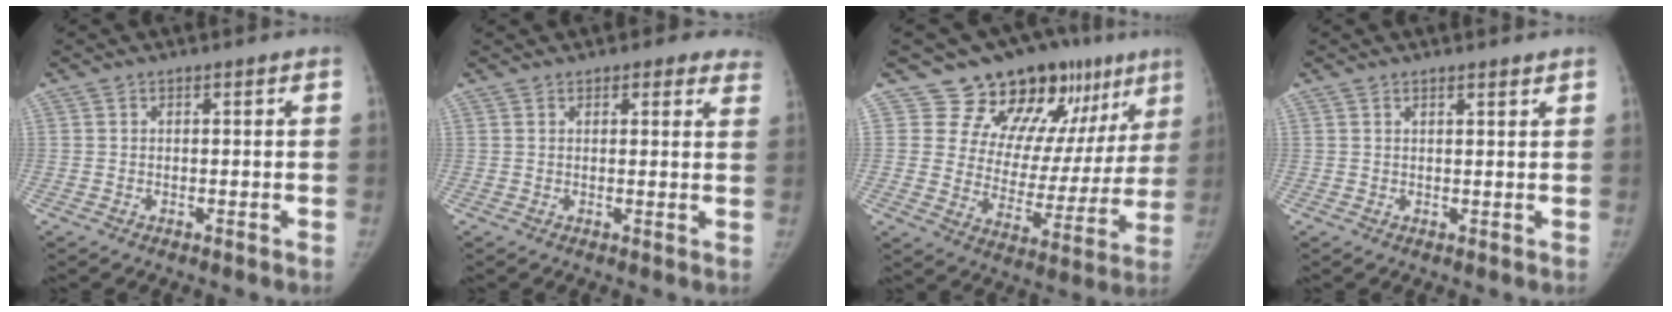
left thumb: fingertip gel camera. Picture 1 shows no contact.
{"total": 7.1, "force": [5.9, 3.4, 2.3], "torque": [0.029, -0.015, 0.050]}
{"total": 19.5, "force": [13.0, 10.5, 10.1], "torque": [-0.065, -0.061, 0.179]}
{"total": 1.4, "force": [1.2, 0.3, 0.7], "torque": [-0.007, -0.006, 0.019]}